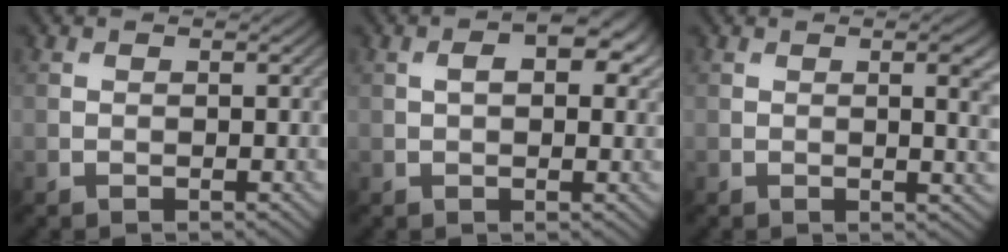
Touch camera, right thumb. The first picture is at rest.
{"total": 5.3, "force": [1.6, 2.7, 4.3], "torque": [-0.067, 0.002, 0.023]}
{"total": 3.5, "force": [0.8, 0.9, 3.3], "torque": [-0.049, 0.003, 0.014]}